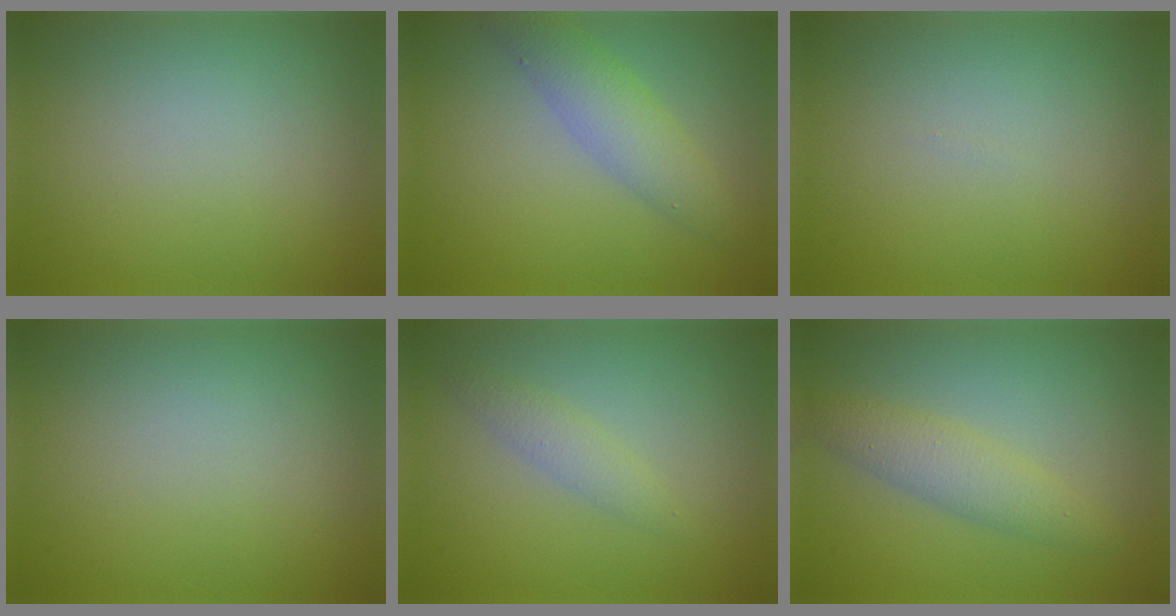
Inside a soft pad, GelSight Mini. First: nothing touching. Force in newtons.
{"total": 3.8, "press": 3.8, "slide": 0.0}
{"total": 0.0}
{"total": 0.0}
{"total": 1.6, "press": 1.6, "slide": 0.0}
{"total": 2.9, "press": 2.9, "slide": 0.1}